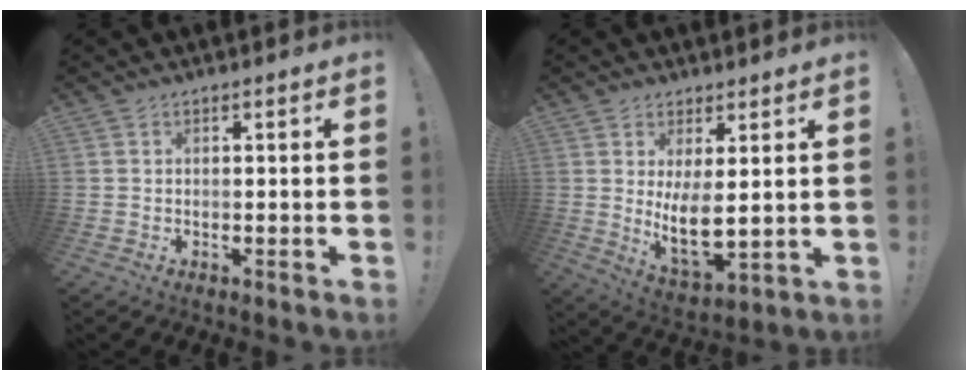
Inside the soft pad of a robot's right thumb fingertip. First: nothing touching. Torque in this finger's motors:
{"motor_torque": [0.11, 0.69, 1.05, 0.07, 0.09]}